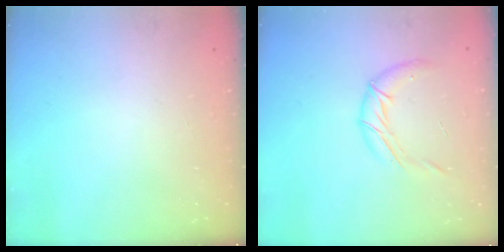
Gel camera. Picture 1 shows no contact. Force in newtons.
{"total": 9.5, "press": 9.4, "slide": 1.1}